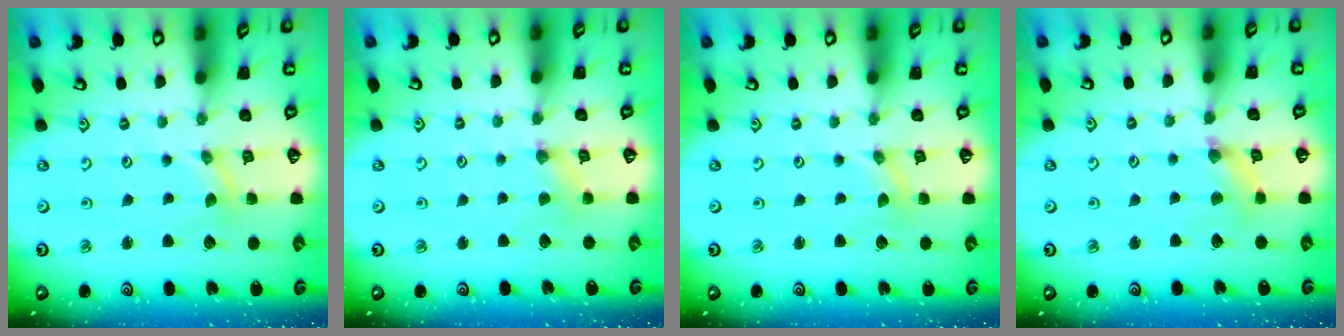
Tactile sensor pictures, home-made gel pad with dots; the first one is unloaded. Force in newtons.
{"total": 2.0, "press": 2.0, "slide": 0.3}
{"total": 0.0}
{"total": 2.7, "press": 2.7, "slide": 0.4}